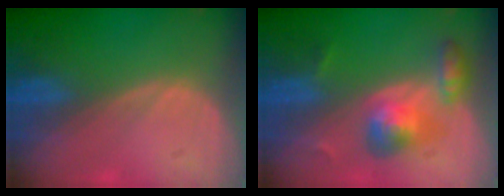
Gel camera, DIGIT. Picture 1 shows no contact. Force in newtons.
{"total": 5.8, "press": 5.6, "slide": 1.3}